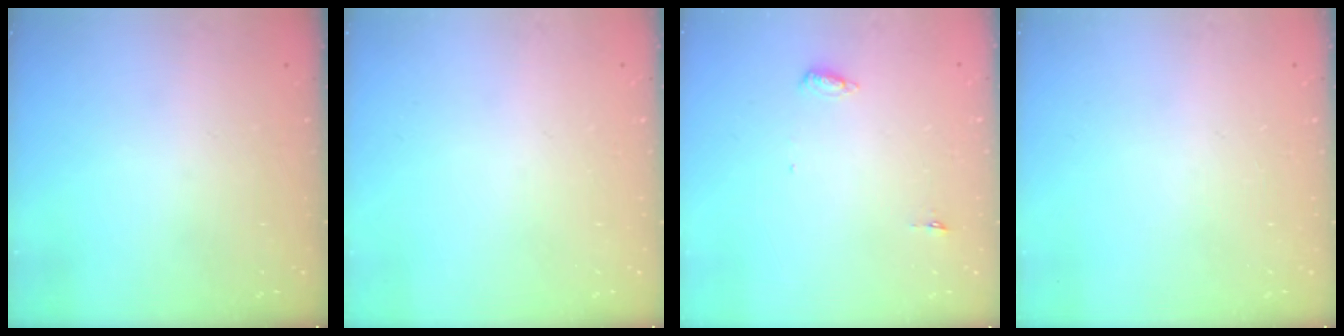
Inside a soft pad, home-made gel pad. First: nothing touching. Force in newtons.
{"total": 0.0}
{"total": 4.7, "press": 4.5, "slide": 1.4}
{"total": 0.0}